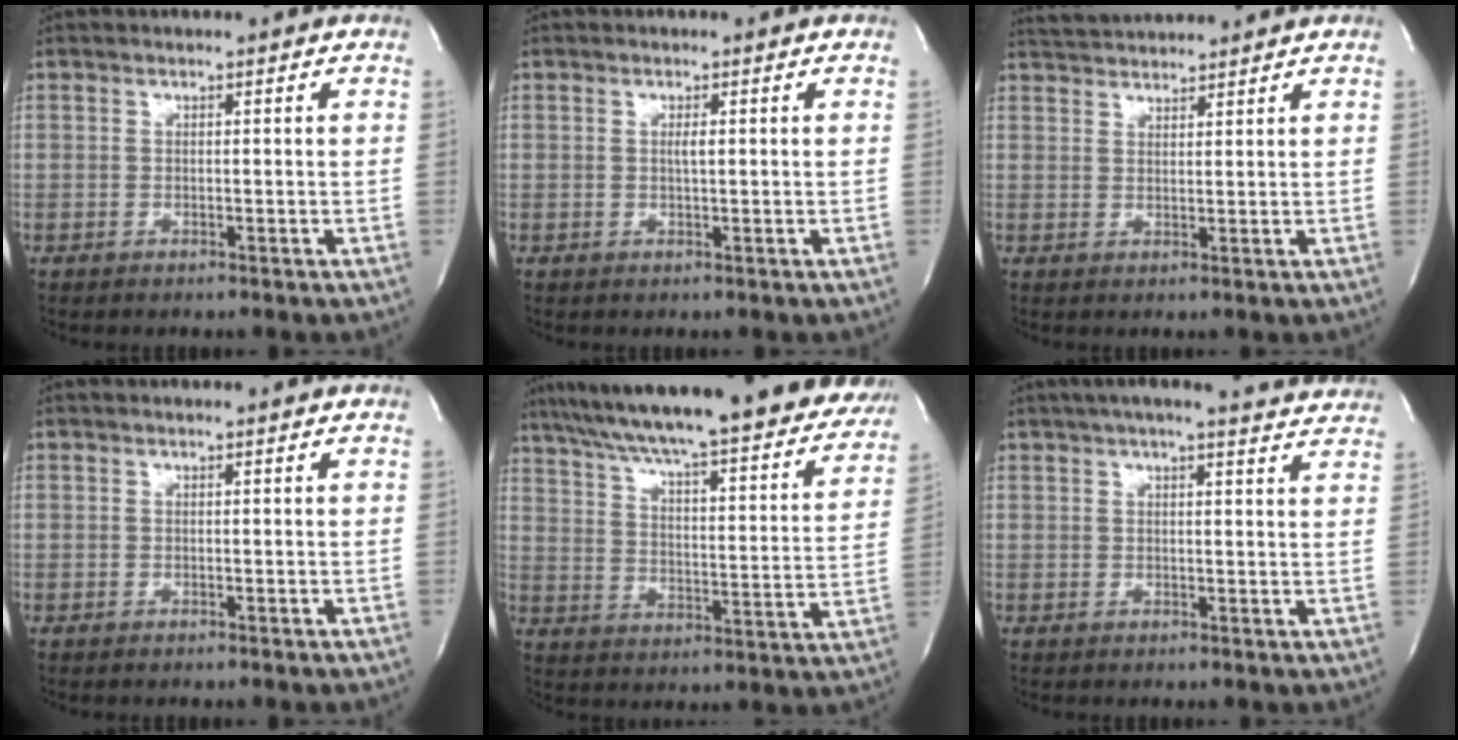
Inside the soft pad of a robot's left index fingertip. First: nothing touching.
{"total": 1.1, "force": [0.1, 0.1, 1.1], "torque": [-0.023, 0.000, 0.002]}
{"total": 5.8, "force": [5.7, 0.3, 1.1], "torque": [-0.029, 0.032, 0.096]}
{"total": 0.0}
{"total": 33.9, "force": [29.4, 5.4, 16.0], "torque": [-0.260, -0.047, 0.377]}
{"total": 15.9, "force": [14.4, 1.5, 6.5], "torque": [-0.096, 0.022, 0.173]}